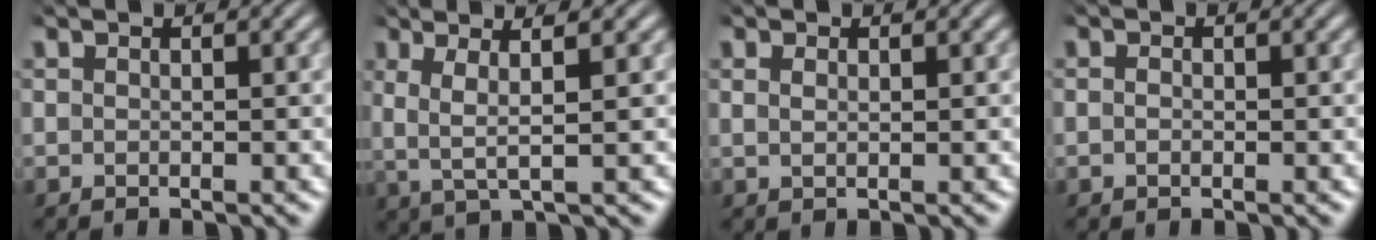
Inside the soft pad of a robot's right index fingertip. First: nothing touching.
{"total": 5.0, "force": [1.2, 2.0, 4.4], "torque": [-0.078, 0.004, 0.018]}
{"total": 0.8, "force": [0.4, 0.2, 0.7], "torque": [-0.008, 0.000, 0.010]}
{"total": 0.7, "force": [-0.3, 0.4, 0.4], "torque": [-0.012, 0.000, -0.008]}